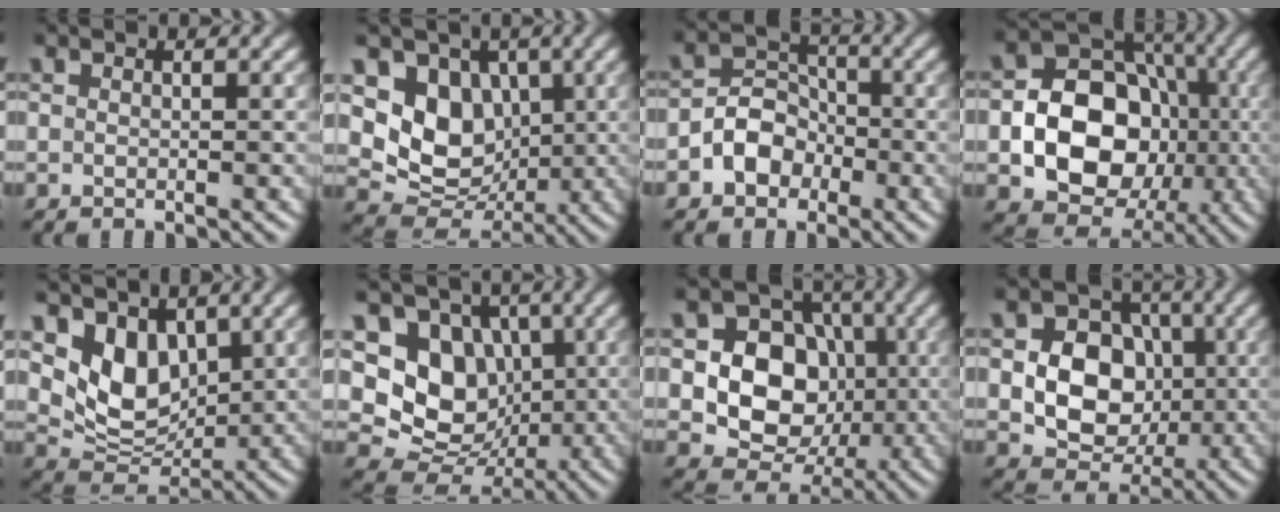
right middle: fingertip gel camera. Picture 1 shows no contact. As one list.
[{"total": 7.1, "force": [1.4, 5.8, 3.8], "torque": [-0.061, -0.016, 0.019]}, {"total": 3.7, "force": [-1.6, 2.9, 1.6], "torque": [-0.014, 0.009, -0.036]}, {"total": 12.4, "force": [-2.3, 9.6, 7.6], "torque": [-0.101, -0.003, -0.061]}, {"total": 5.6, "force": [2.3, 3.9, 3.3], "torque": [-0.066, -0.019, 0.044]}, {"total": 8.6, "force": [1.4, 7.1, 4.6], "torque": [-0.072, -0.010, 0.010]}, {"total": 9.0, "force": [-0.4, 7.5, 5.0], "torque": [-0.070, 0.003, -0.021]}, {"total": 8.2, "force": [-0.3, 6.7, 4.7], "torque": [-0.068, 0.006, -0.015]}]